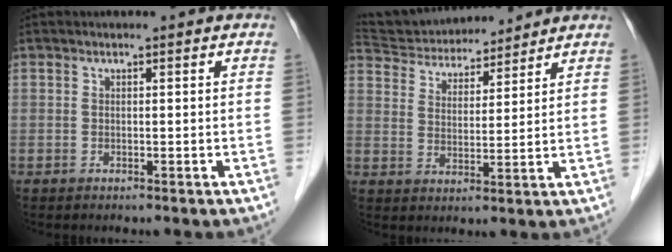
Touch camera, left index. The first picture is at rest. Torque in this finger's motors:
{"motor_torque": [-0.36, -0.72, 0.05, -0.01]}